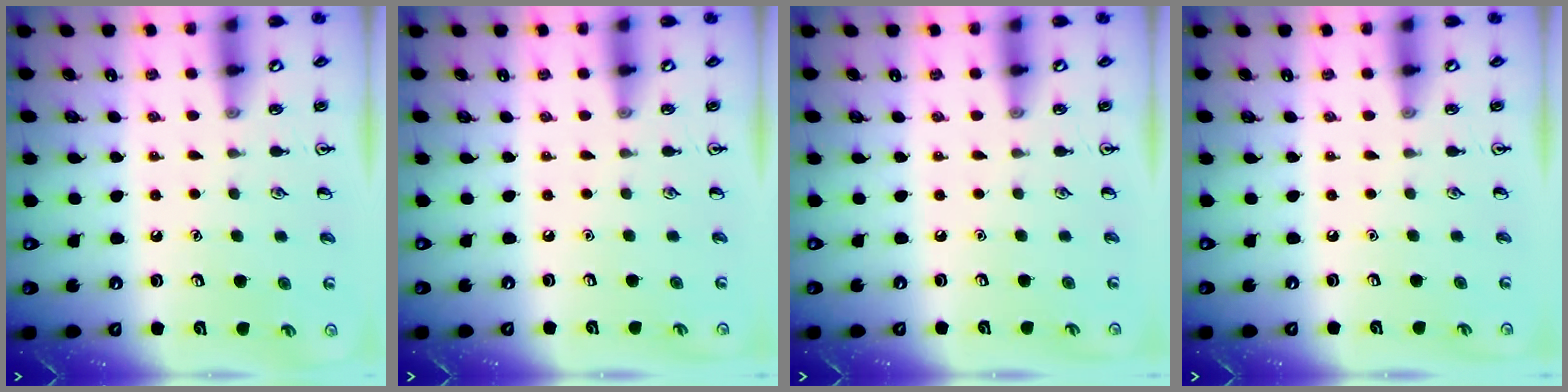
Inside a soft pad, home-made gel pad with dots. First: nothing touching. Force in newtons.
{"total": 0.0}
{"total": 0.0}
{"total": 0.0}